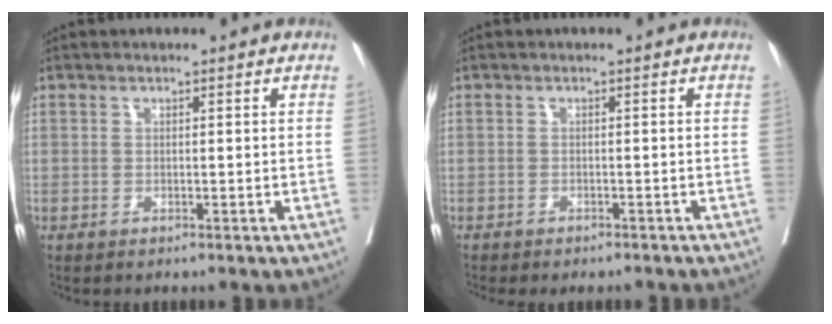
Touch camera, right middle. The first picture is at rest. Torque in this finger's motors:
{"motor_torque": [1.07, -1.07, 0.19, 0.06]}